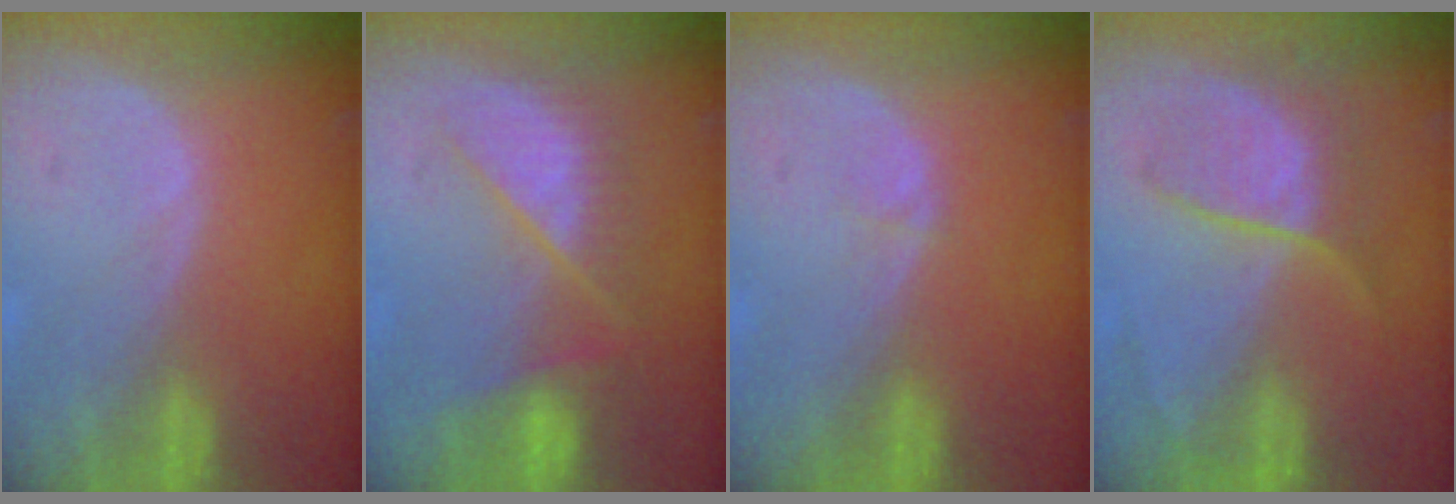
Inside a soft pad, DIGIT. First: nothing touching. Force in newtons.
{"total": 7.3, "press": 7.3, "slide": 0.5}
{"total": 0.5, "press": 0.5, "slide": 0.1}
{"total": 6.4, "press": 6.3, "slide": 0.7}